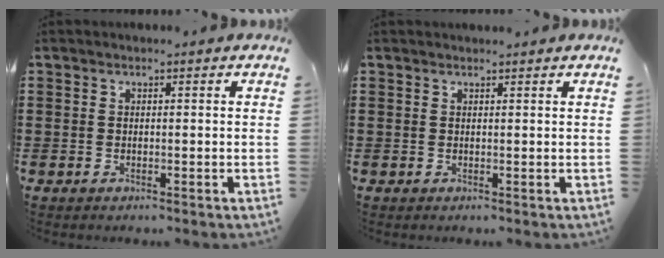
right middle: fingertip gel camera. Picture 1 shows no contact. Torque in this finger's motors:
{"motor_torque": [0.17, -0.10, -0.01, 0.01]}